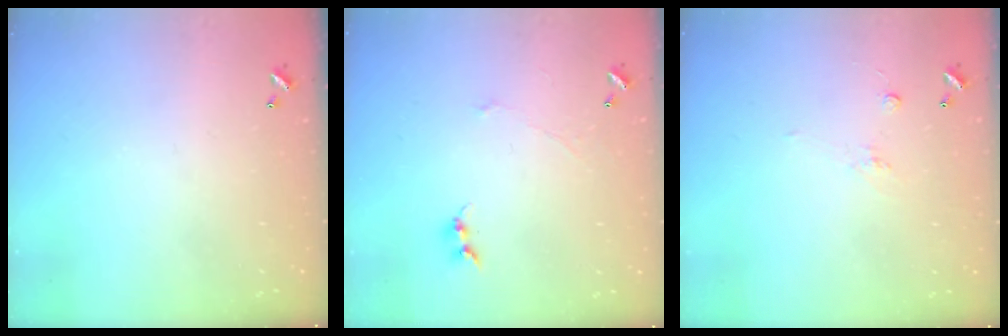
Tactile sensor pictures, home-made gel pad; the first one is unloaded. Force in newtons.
{"total": 0.0}
{"total": 1.7, "press": 1.5, "slide": 0.8}